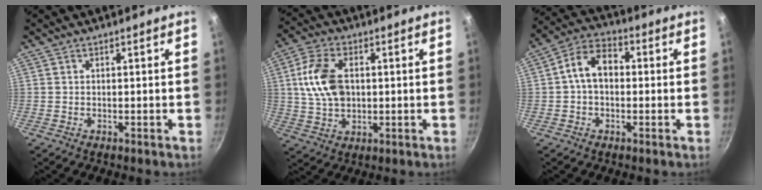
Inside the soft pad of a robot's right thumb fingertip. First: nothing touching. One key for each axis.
{"total": 11.7, "fx": 1.6, "fy": 7.6, "fz": 8.7, "tx": -0.156, "ty": 0.007, "tz": 0.028}
{"total": 8.8, "fx": 0.3, "fy": 6.1, "fz": 6.3, "tx": -0.087, "ty": 0.030, "tz": -0.010}